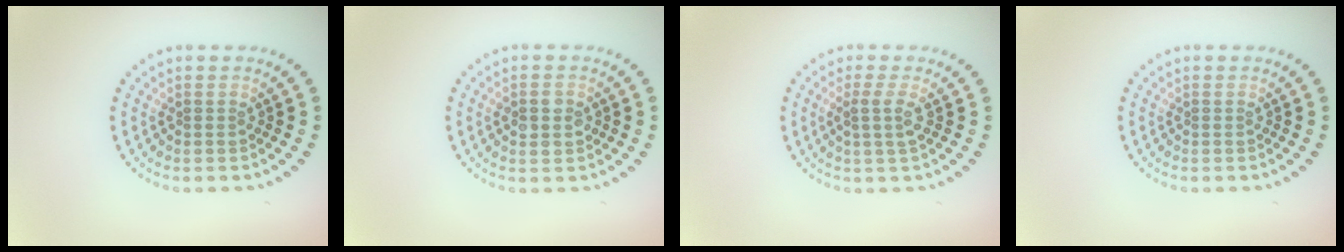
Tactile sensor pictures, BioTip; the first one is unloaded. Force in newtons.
{"total": 2.5, "press": 2.5, "slide": 0.1}
{"total": 1.9, "press": 1.4, "slide": 1.3}
{"total": 0.0}